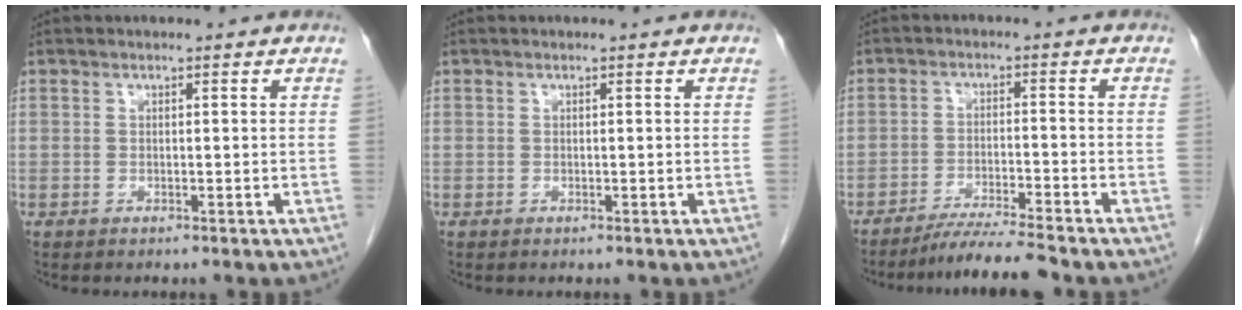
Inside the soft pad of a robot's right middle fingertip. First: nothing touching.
{"total": 0.0}
{"total": 5.9, "force": [-5.3, -1.2, 2.3], "torque": [-0.034, -0.021, -0.094]}